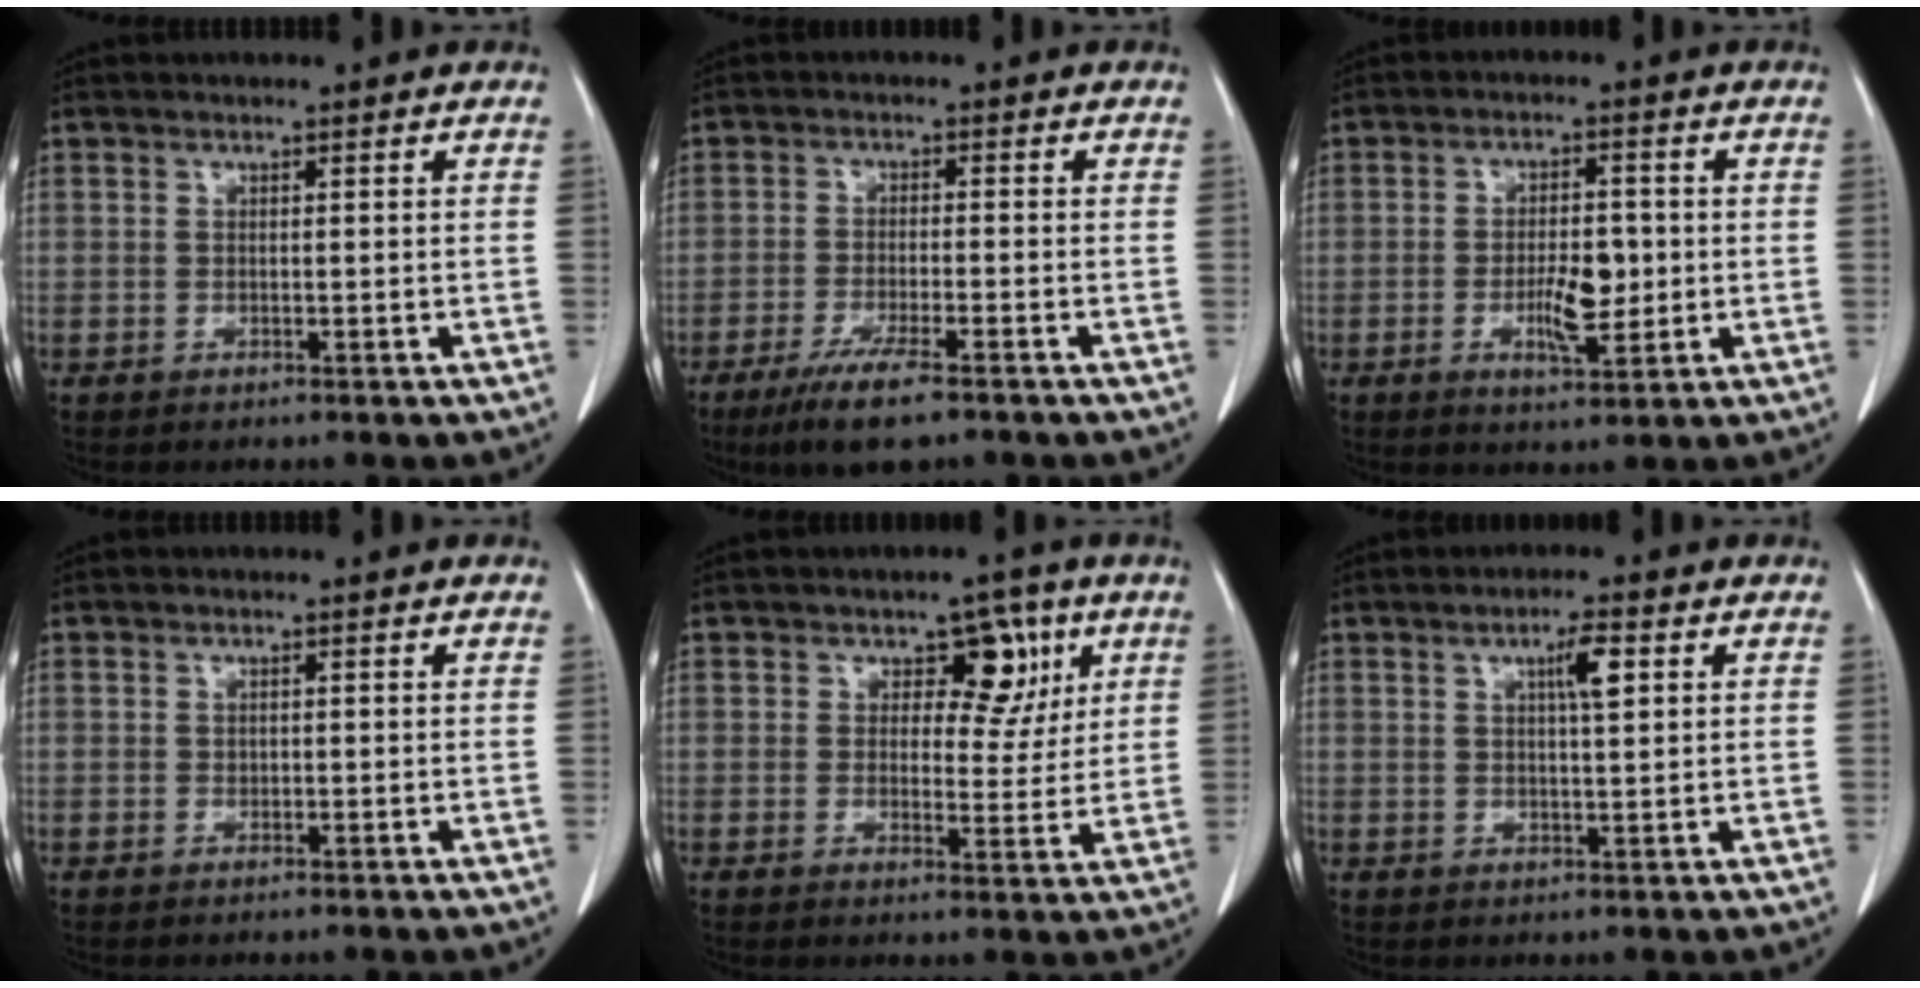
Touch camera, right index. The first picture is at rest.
{"total": 7.6, "force": [-5.2, 0.7, 5.5], "torque": [-0.101, -0.020, -0.086]}
{"total": 5.8, "force": [-0.9, 2.3, 5.2], "torque": [-0.086, -0.002, -0.009]}
{"total": 0.0}
{"total": 6.2, "force": [2.7, 3.8, 4.2], "torque": [-0.040, 0.008, 0.036]}
{"total": 3.9, "force": [1.5, 0.5, 3.6], "torque": [-0.061, 0.001, 0.024]}